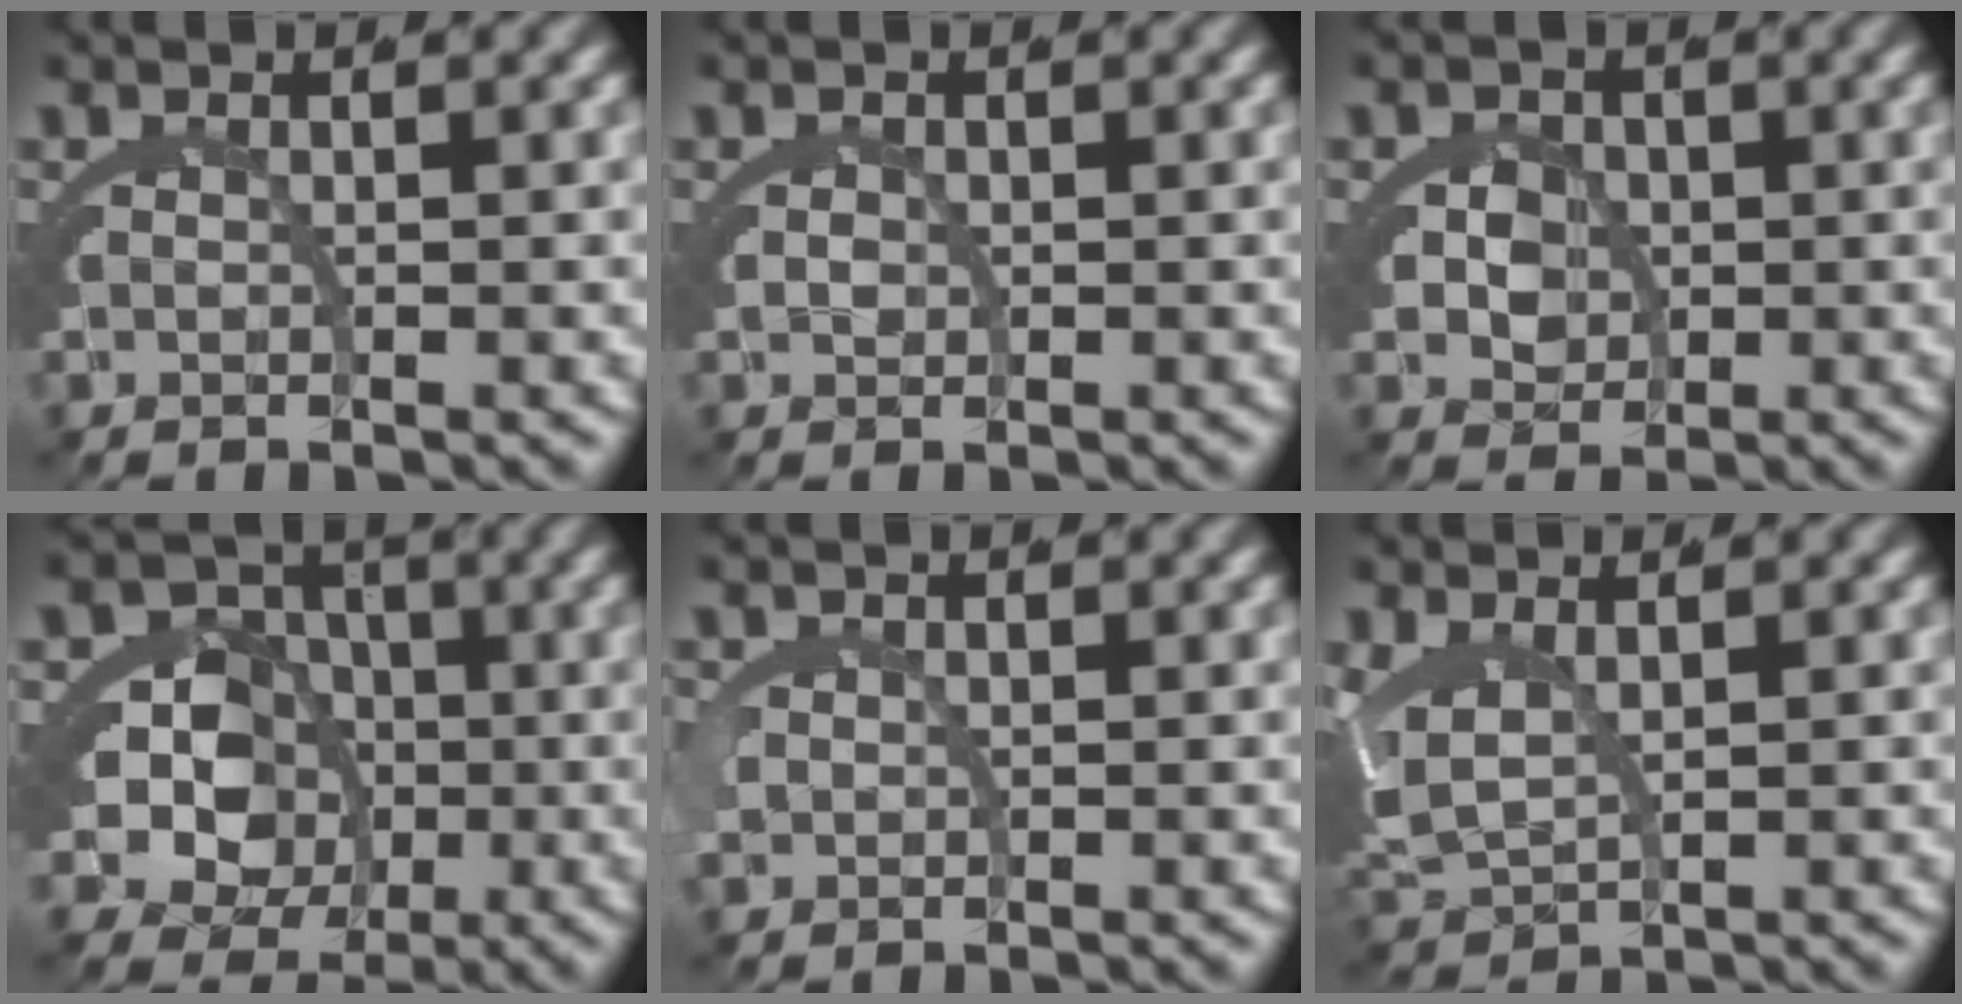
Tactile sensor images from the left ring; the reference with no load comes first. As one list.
[{"total": 1.1, "force": [0.0, 0.9, 0.6], "torque": [-0.020, -0.009, 0.004]}, {"total": 4.8, "force": [-0.4, 4.2, 2.4], "torque": [-0.048, -0.023, -0.001]}, {"total": 12.1, "force": [-2.0, 10.0, 6.5], "torque": [-0.127, -0.053, -0.029]}, {"total": 1.6, "force": [0.0, 1.4, 0.7], "torque": [-0.028, -0.010, 0.006]}, {"total": 4.2, "force": [0.4, 3.0, 3.0], "torque": [-0.101, -0.027, 0.029]}]